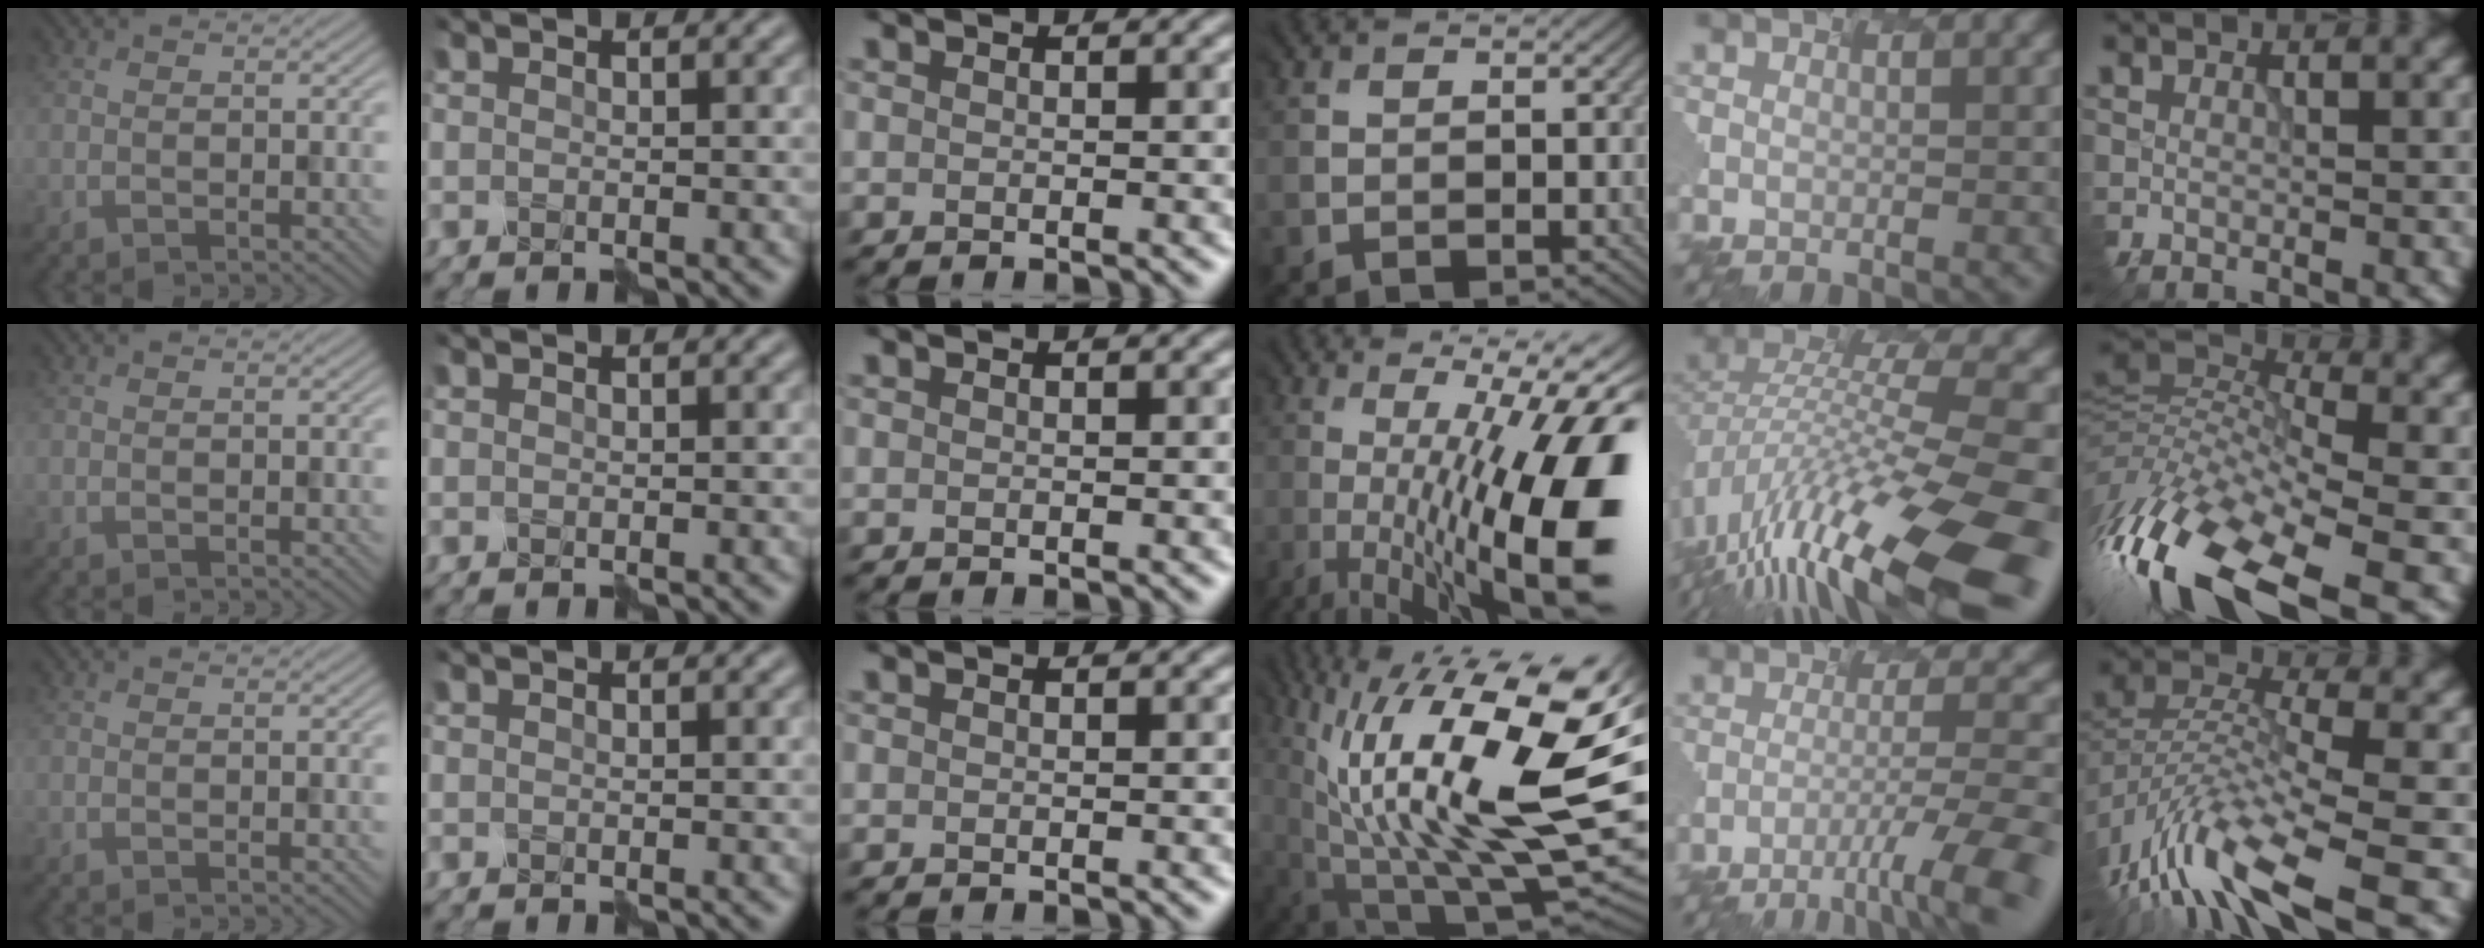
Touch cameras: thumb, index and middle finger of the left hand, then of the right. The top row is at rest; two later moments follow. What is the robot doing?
{"motion": "shake", "object": "plastic piggy bank"}